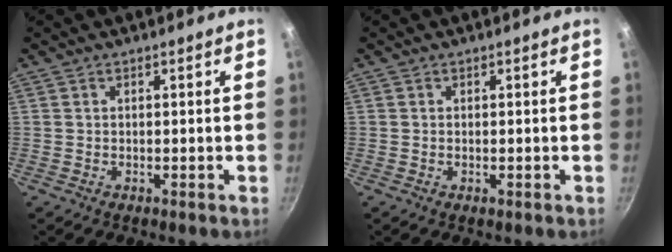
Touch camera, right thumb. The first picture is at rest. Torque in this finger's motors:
{"motor_torque": [-0.54, -0.28, -0.42, 0.20, -0.03]}